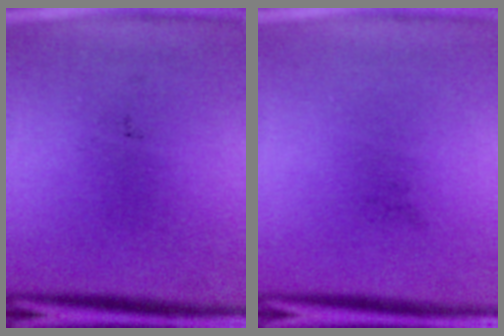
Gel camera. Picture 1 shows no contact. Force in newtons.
{"total": 0.0}